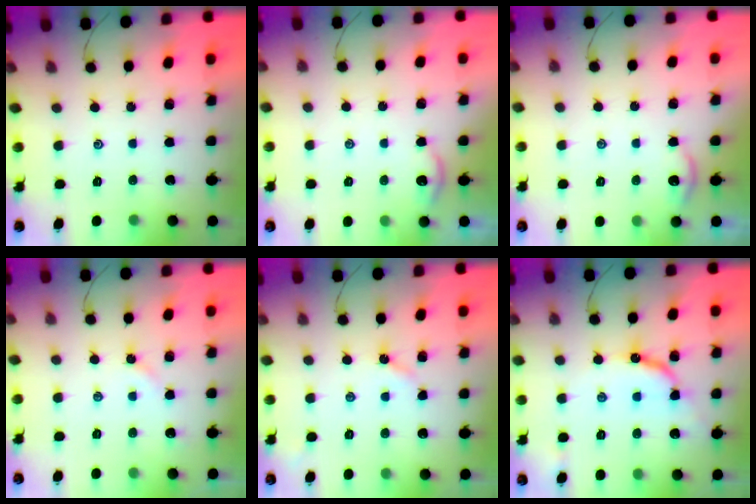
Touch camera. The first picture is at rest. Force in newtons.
{"total": 1.9, "press": 1.9, "slide": 0.2}
{"total": 1.9, "press": 1.9, "slide": 0.2}
{"total": 4.0, "press": 4.0, "slide": 0.5}
{"total": 3.0, "press": 2.9, "slide": 0.5}
{"total": 9.8, "press": 9.7, "slide": 0.8}